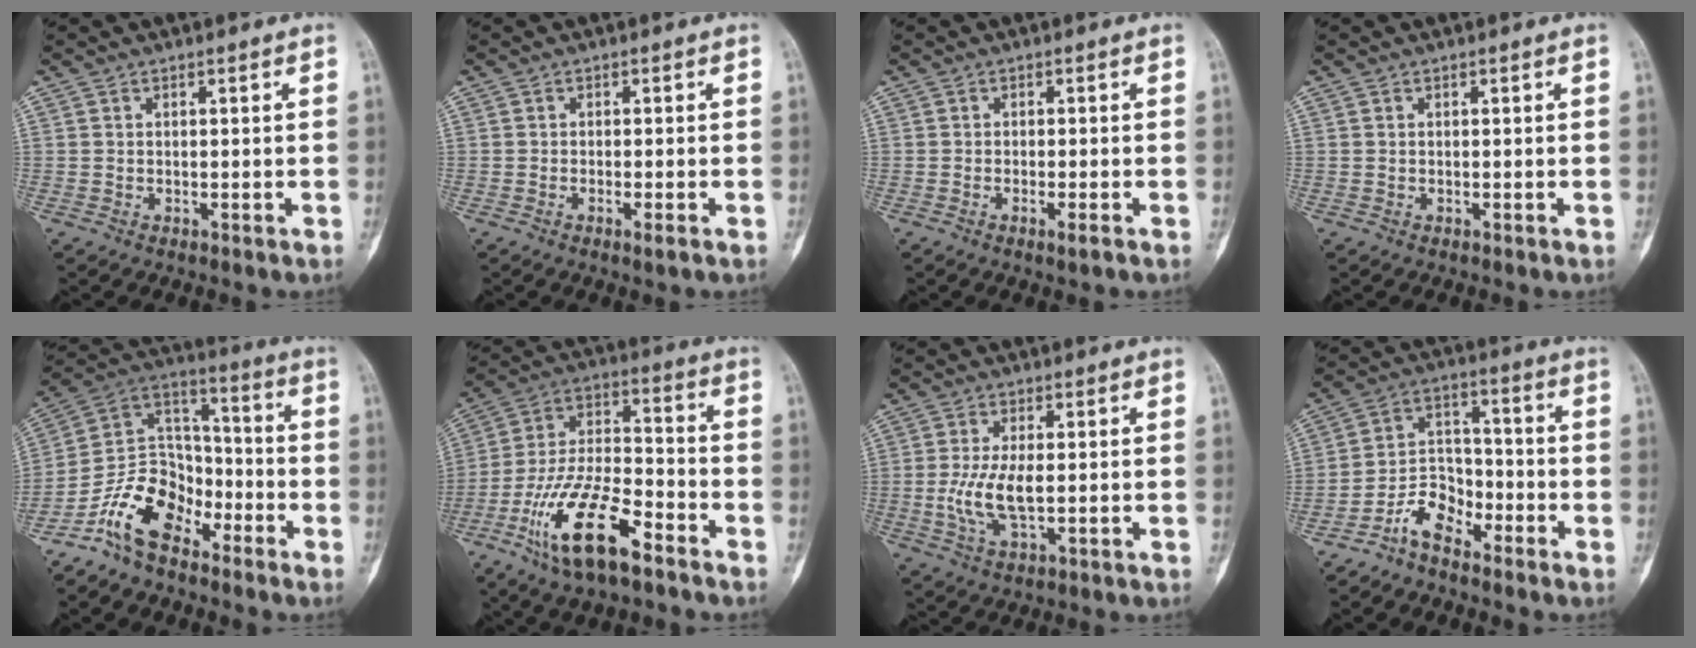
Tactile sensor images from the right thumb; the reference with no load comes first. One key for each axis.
{"total": 1.5, "fx": -0.7, "fy": 0.1, "fz": 1.3, "tx": -0.028, "ty": -0.004, "tz": -0.015}
{"total": 1.7, "fx": -0.9, "fy": 0.1, "fz": 1.5, "tx": -0.030, "ty": -0.002, "tz": -0.018}
{"total": 0.0}
{"total": 13.5, "fx": -8.6, "fy": 8.0, "fz": 6.6, "tx": -0.109, "ty": 0.082, "tz": -0.174}
{"total": 17.4, "fx": -9.8, "fy": 6.1, "fz": 13.0, "tx": -0.251, "ty": 0.057, "tz": -0.183}
{"total": 7.1, "fx": -0.5, "fy": 2.7, "fz": 6.6, "tx": -0.149, "ty": -0.008, "tz": -0.007}
{"total": 7.7, "fx": -5.6, "fy": 4.0, "fz": 3.3, "tx": -0.052, "ty": 0.059, "tz": -0.117}